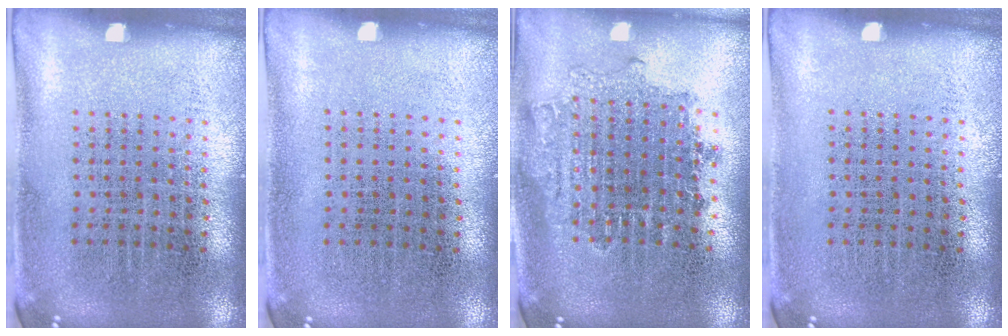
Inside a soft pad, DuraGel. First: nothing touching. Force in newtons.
{"total": 0.0}
{"total": 1.7, "press": 1.4, "slide": 1.0}
{"total": 0.0}